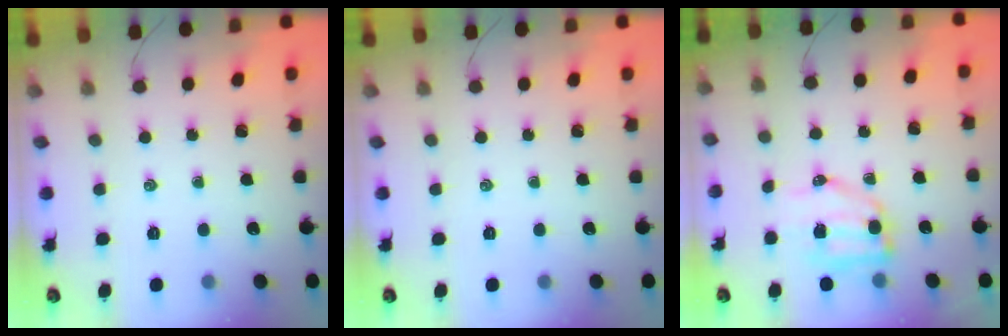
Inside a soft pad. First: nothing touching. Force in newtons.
{"total": 0.0}
{"total": 7.6, "press": 7.5, "slide": 1.2}